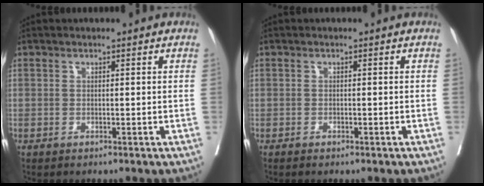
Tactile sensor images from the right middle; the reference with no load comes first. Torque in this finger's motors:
{"motor_torque": [-0.16, 0.06, -0.02, -0.01]}